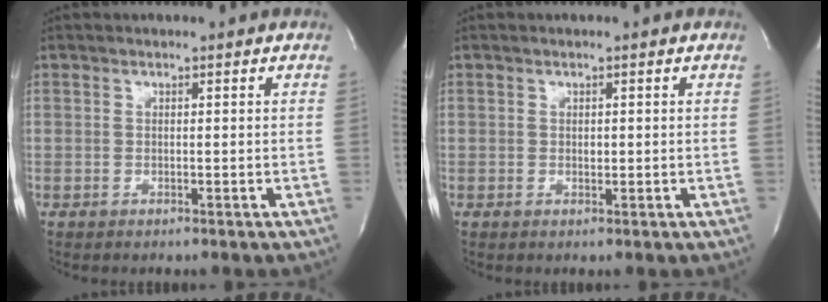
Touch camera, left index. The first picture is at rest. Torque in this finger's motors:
{"motor_torque": [0.03, 0.00, -0.01, -0.01]}